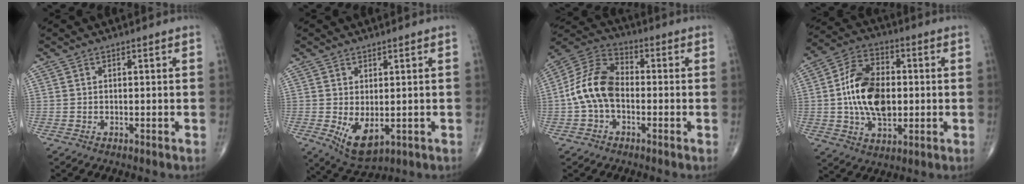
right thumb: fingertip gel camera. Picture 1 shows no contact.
{"total": 6.7, "force": [-1.0, 3.6, 5.6], "torque": [-0.086, -0.014, 0.002]}
{"total": 12.1, "force": [-1.5, 7.8, 9.1], "torque": [-0.173, 0.036, -0.042]}
{"total": 13.9, "force": [-0.5, 8.5, 10.9], "torque": [-0.181, 0.015, -0.011]}